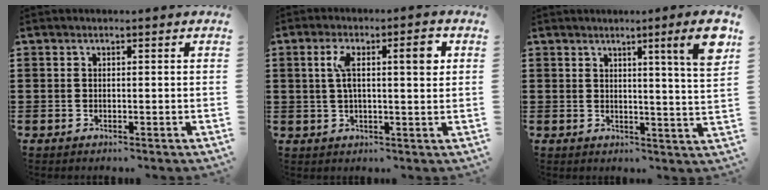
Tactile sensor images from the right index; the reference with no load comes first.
{"total": 6.5, "force": [1.7, 1.6, 6.1], "torque": [-0.105, 0.001, 0.022]}
{"total": 6.9, "force": [3.7, -1.1, 5.8], "torque": [-0.086, -0.025, 0.052]}